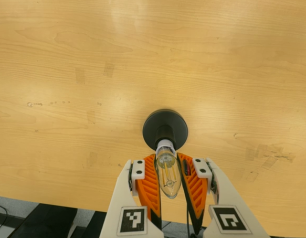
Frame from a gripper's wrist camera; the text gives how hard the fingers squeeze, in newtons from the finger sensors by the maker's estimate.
{"total": 22.6, "left": 24.2, "right": 20.9}